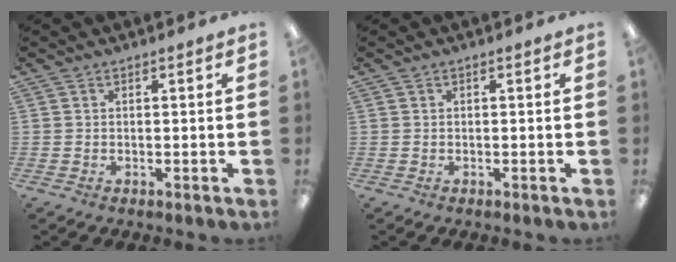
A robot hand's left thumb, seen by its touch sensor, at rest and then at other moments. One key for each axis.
{"total": 0.0}